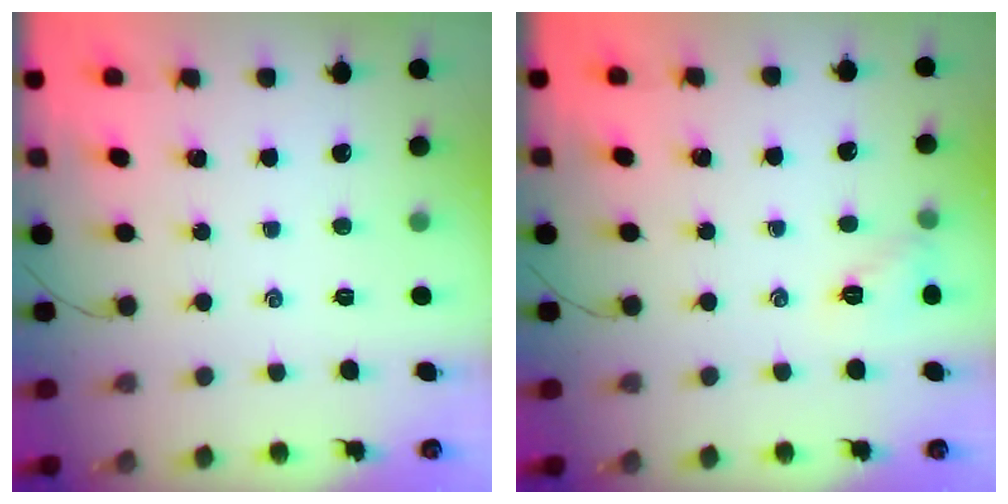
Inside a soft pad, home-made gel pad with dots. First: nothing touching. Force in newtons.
{"total": 6.9, "press": 6.8, "slide": 1.2}